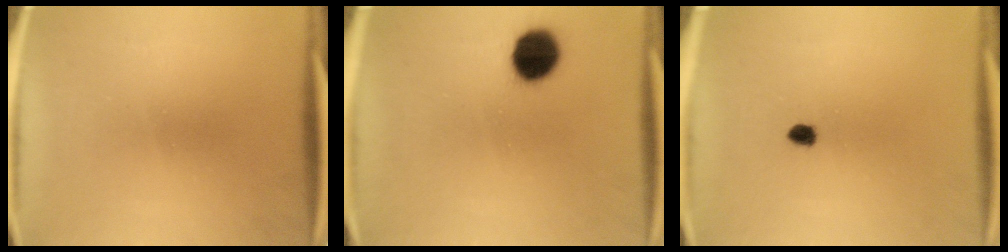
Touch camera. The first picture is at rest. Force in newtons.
{"total": 9.5}
{"total": 1.7}